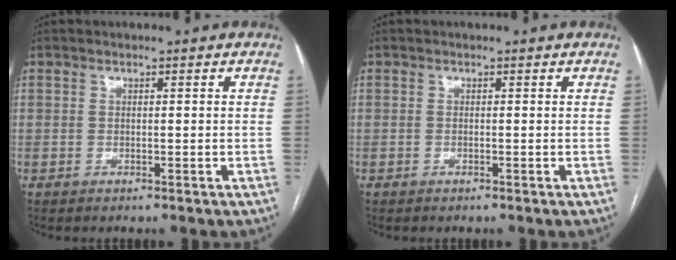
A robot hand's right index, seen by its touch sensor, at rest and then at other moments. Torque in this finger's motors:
{"motor_torque": [-0.03, -0.05, 0.04, 0.01]}